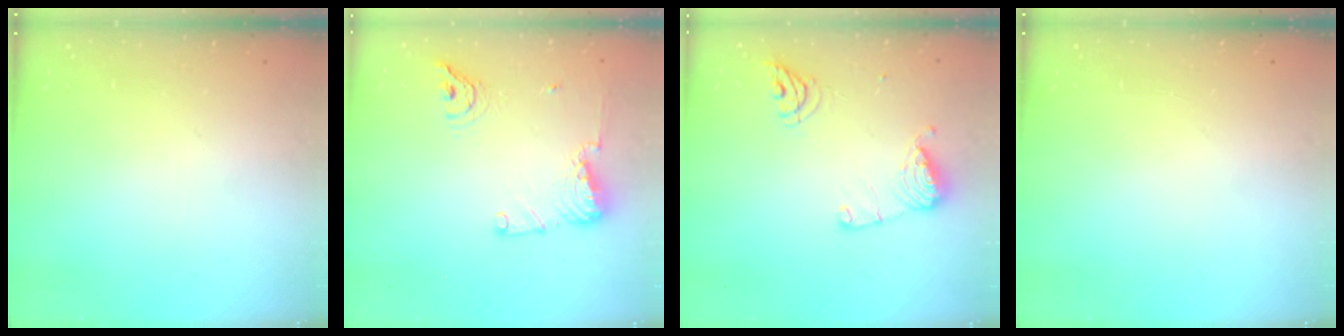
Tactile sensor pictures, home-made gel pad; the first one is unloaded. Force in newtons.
{"total": 11.6, "press": 11.5, "slide": 1.6}
{"total": 11.3, "press": 11.2, "slide": 0.9}
{"total": 0.0}